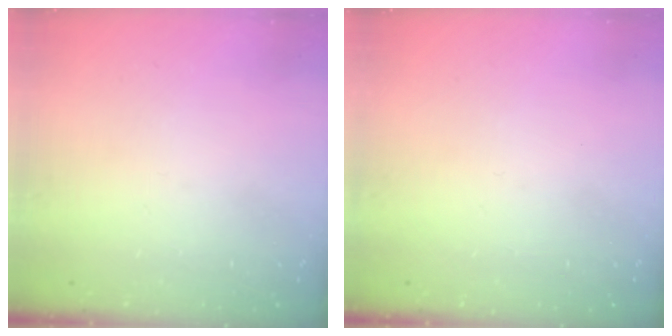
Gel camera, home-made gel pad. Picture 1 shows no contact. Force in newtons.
{"total": 0.0}